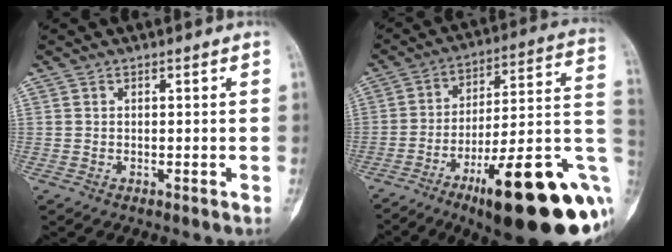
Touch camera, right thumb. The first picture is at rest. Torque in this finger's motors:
{"motor_torque": [3.64, 1.37, 1.23, -1.54, 0.49]}